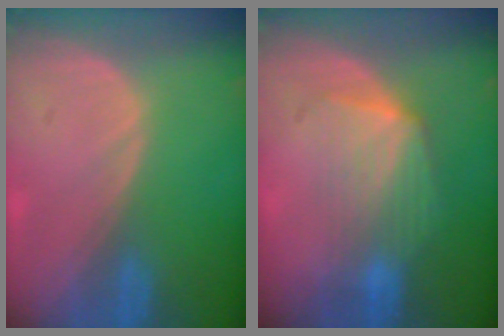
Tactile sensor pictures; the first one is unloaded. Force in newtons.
{"total": 7.1, "press": 6.6, "slide": 2.8}